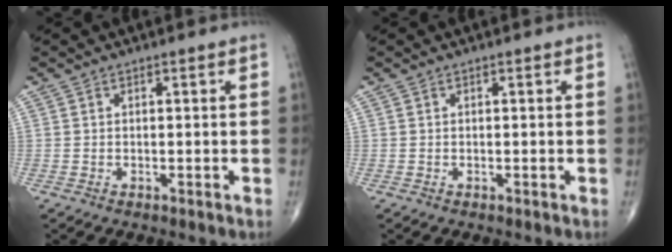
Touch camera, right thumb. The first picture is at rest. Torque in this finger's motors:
{"motor_torque": [0.00, 0.00, -0.02, 0.02, 0.00]}